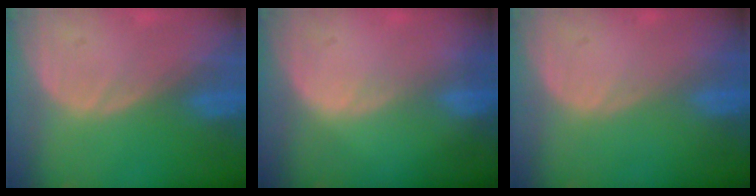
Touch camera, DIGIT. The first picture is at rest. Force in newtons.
{"total": 0.8, "press": 0.5, "slide": 0.7}
{"total": 0.0}